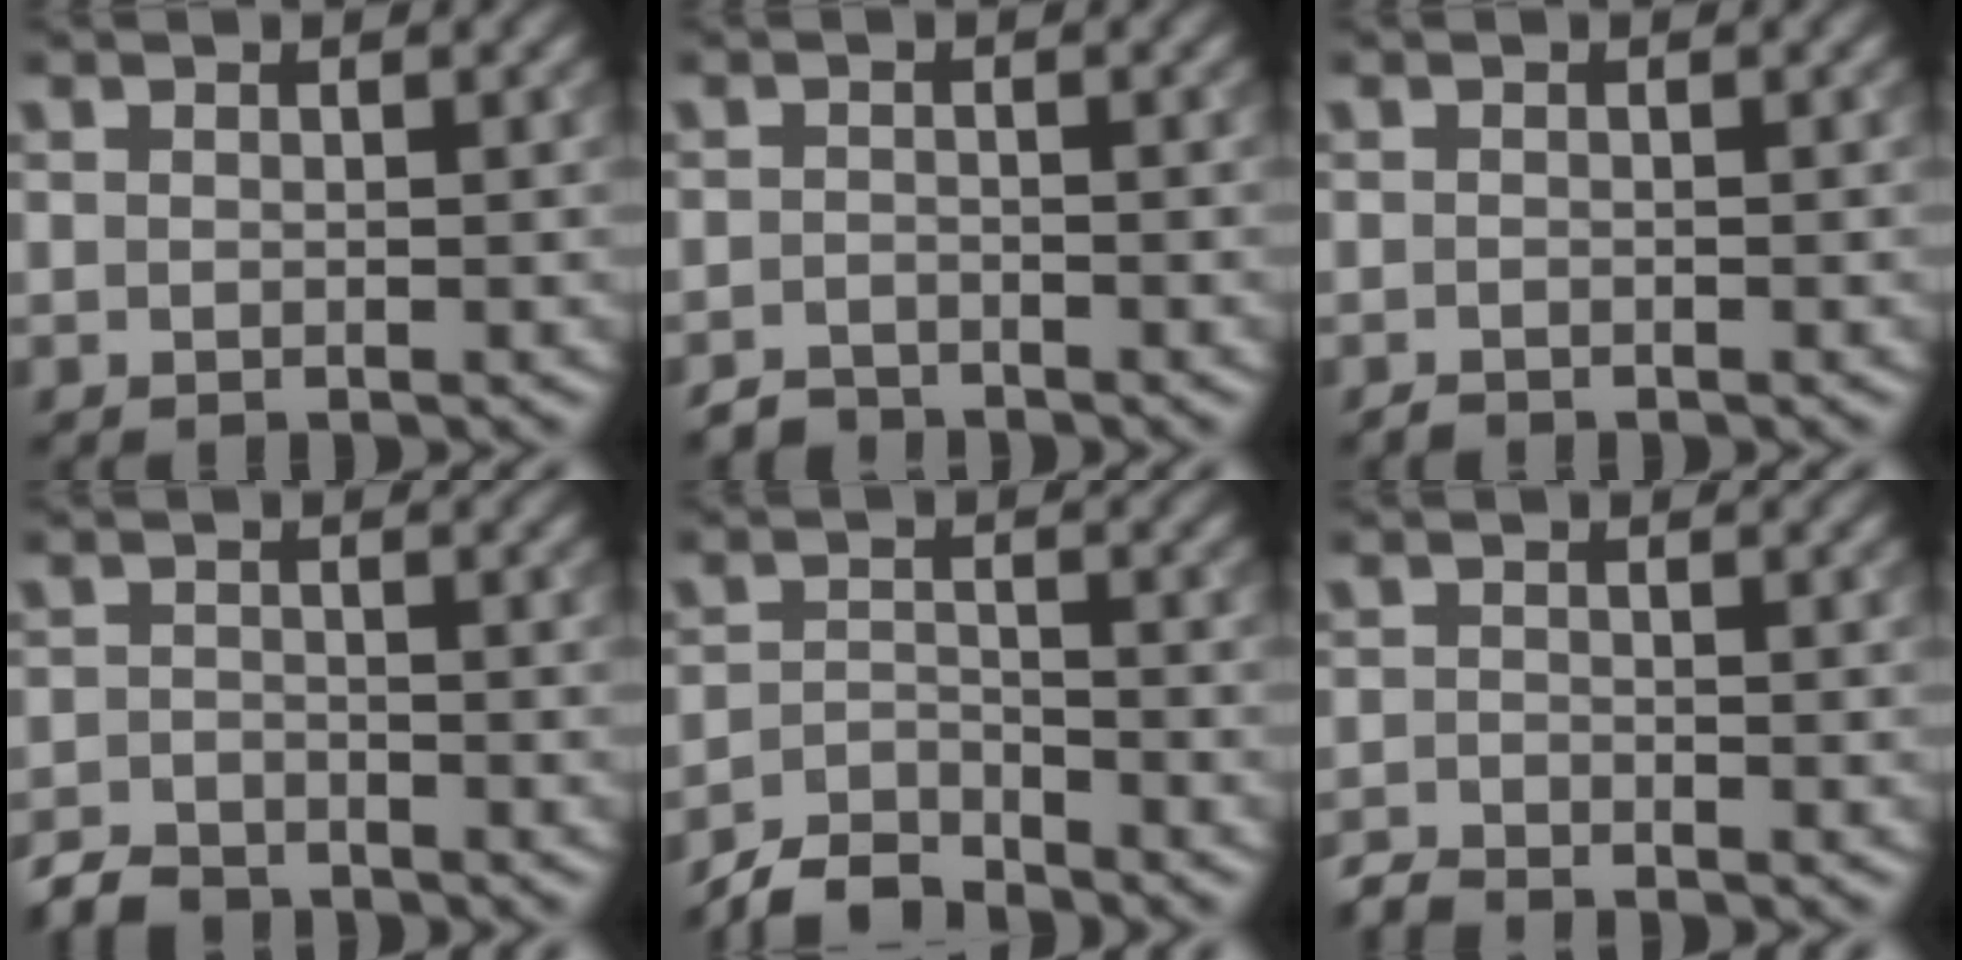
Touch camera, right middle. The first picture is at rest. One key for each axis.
{"total": 1.6, "fx": -1.5, "fy": 0.3, "fz": 0.1, "tx": 0.002, "ty": 0.001, "tz": -0.032}
{"total": 0.6, "fx": -0.6, "fy": 0.1, "fz": 0.0, "tx": 0.003, "ty": -0.001, "tz": -0.011}
{"total": 2.6, "fx": -2.4, "fy": 0.8, "fz": 0.4, "tx": -0.006, "ty": -0.003, "tz": -0.052}
{"total": 3.5, "fx": -3.3, "fy": 0.5, "fz": 0.7, "tx": -0.014, "ty": 0.000, "tz": -0.071}
{"total": 1.7, "fx": -1.7, "fy": 0.1, "fz": 0.2, "tx": -0.005, "ty": -0.005, "tz": -0.041}